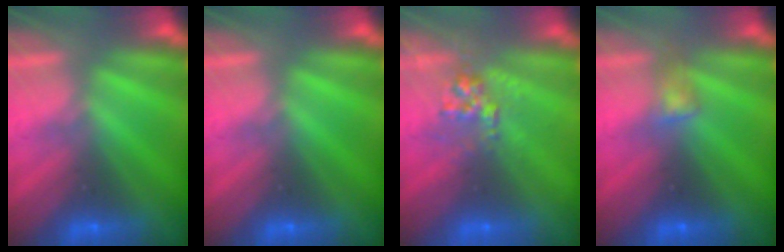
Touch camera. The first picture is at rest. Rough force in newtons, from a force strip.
{"total": 0.0}
{"total": 2.7}
{"total": 3.2}